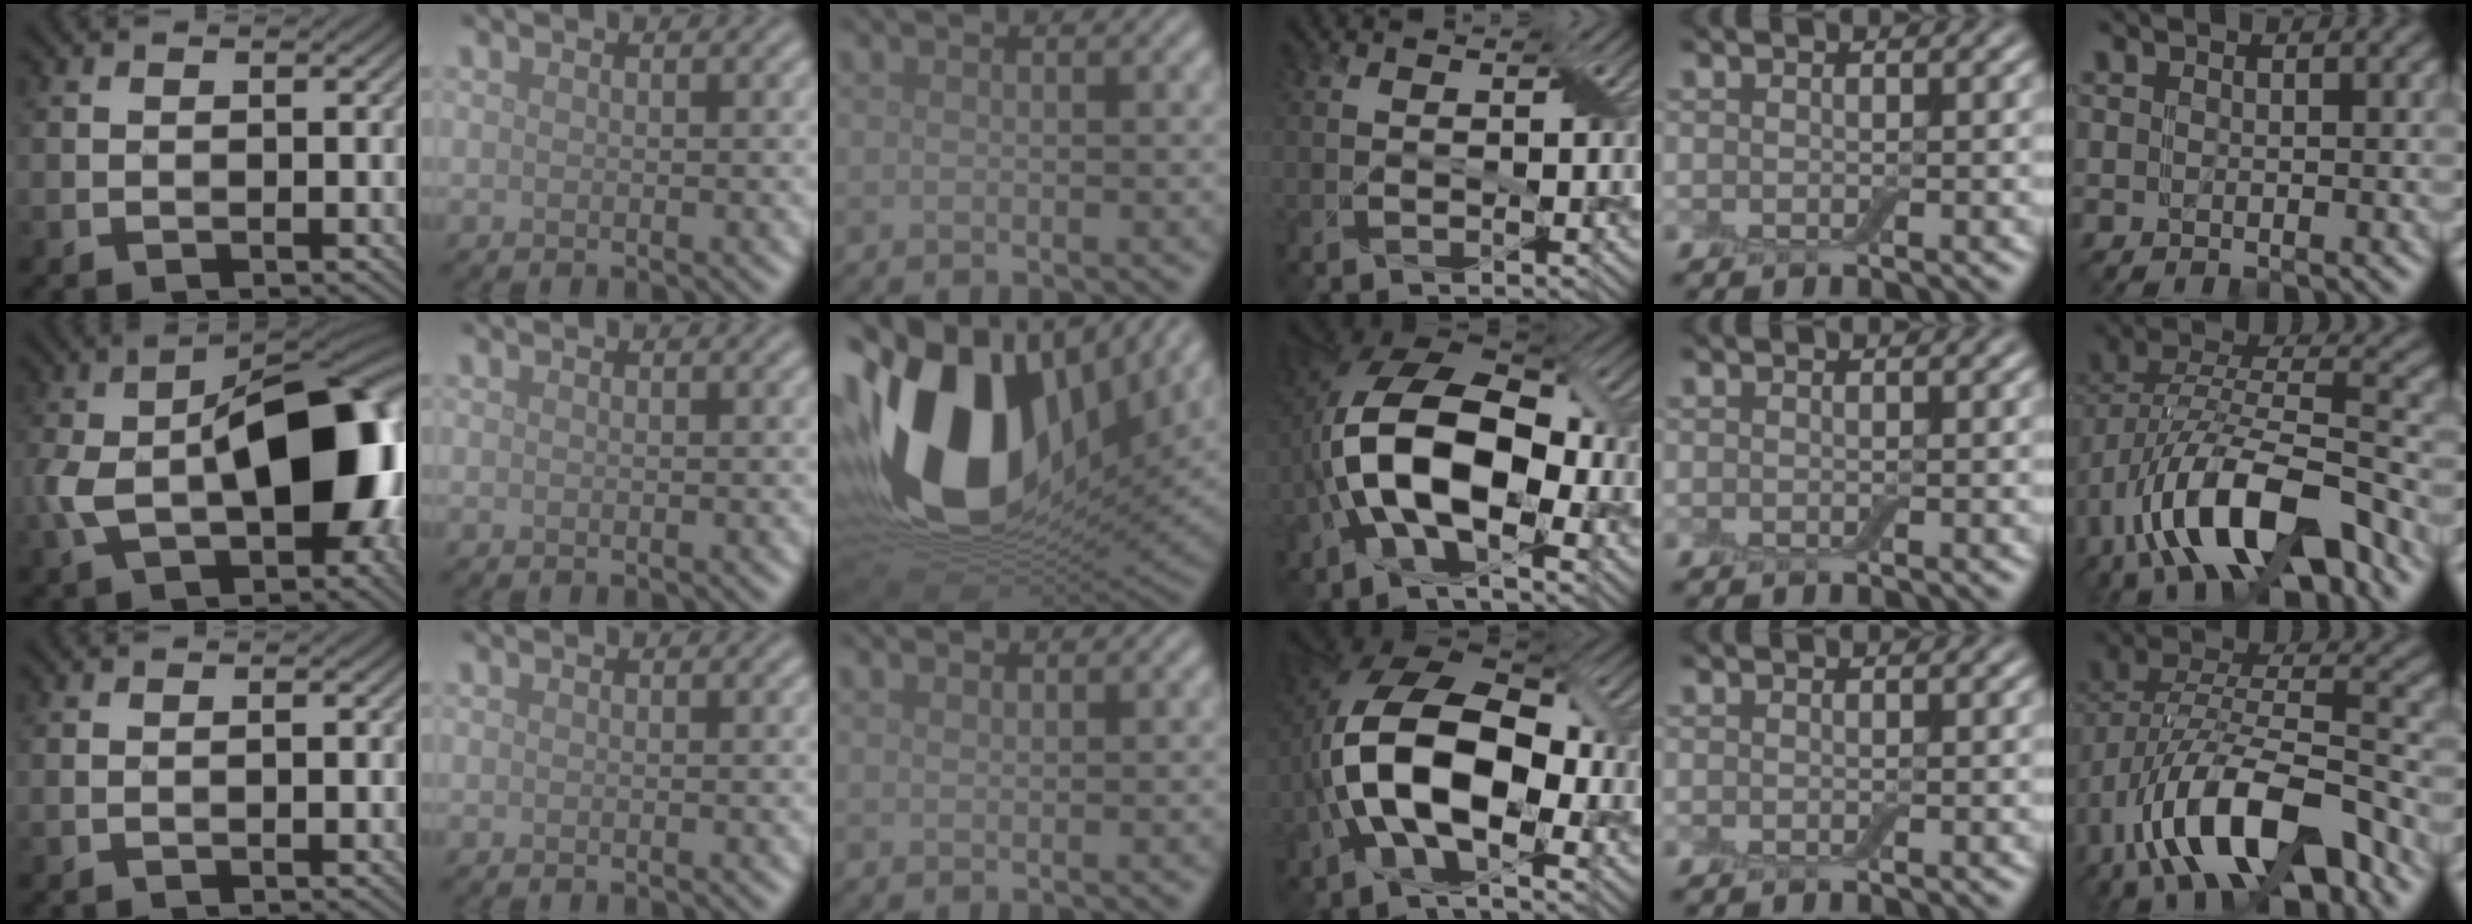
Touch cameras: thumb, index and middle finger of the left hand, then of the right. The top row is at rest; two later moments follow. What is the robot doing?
{"motion": "extract", "object": "airpods case & airpods"}